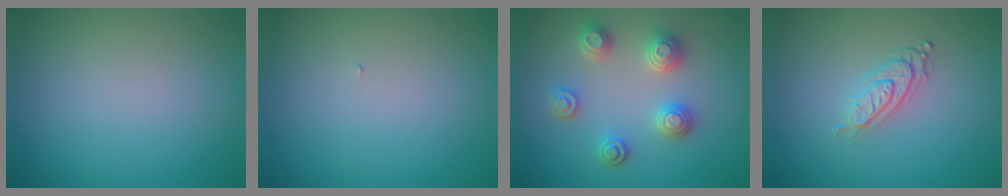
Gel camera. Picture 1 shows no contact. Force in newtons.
{"total": 0.0}
{"total": 3.7, "press": 3.2, "slide": 1.8}
{"total": 2.9, "press": 1.9, "slide": 2.2}